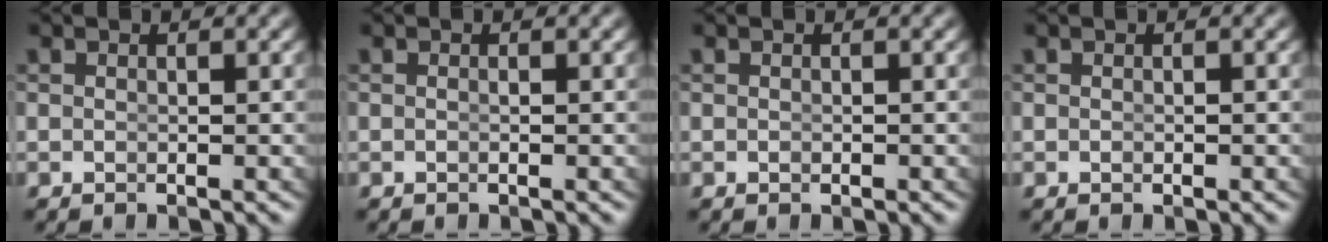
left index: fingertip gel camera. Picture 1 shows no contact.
{"total": 0.0}
{"total": 0.0}
{"total": 0.0}